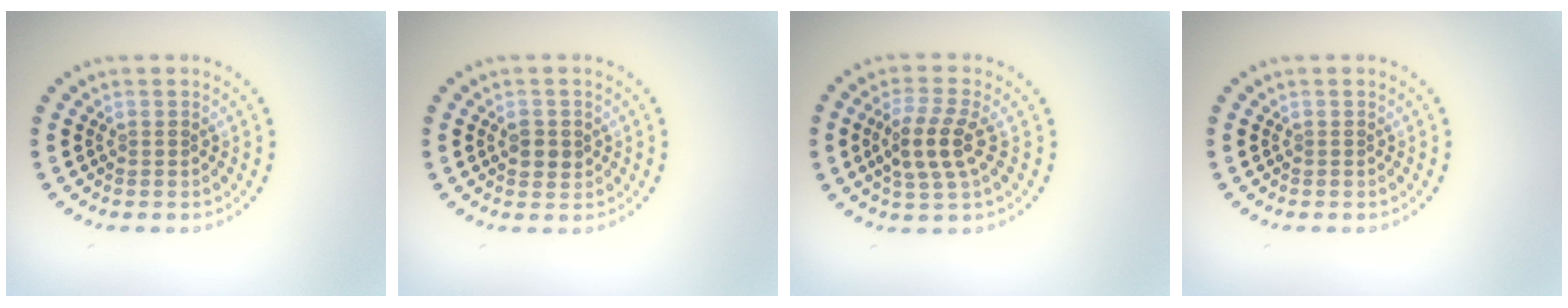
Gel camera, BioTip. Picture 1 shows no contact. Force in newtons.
{"total": 1.7, "press": 1.7, "slide": 0.2}
{"total": 3.7, "press": 3.3, "slide": 1.6}
{"total": 0.0}